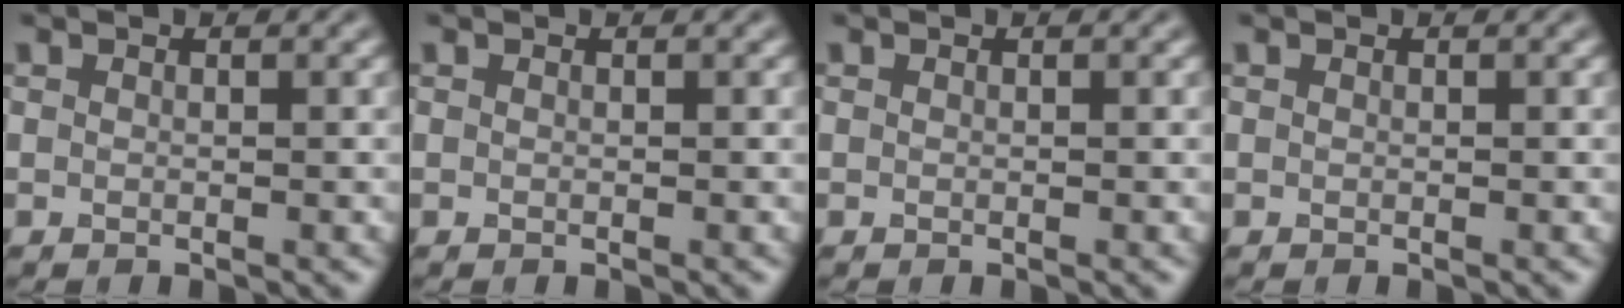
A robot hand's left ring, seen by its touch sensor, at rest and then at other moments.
{"total": 0.0}
{"total": 0.0}
{"total": 0.0}